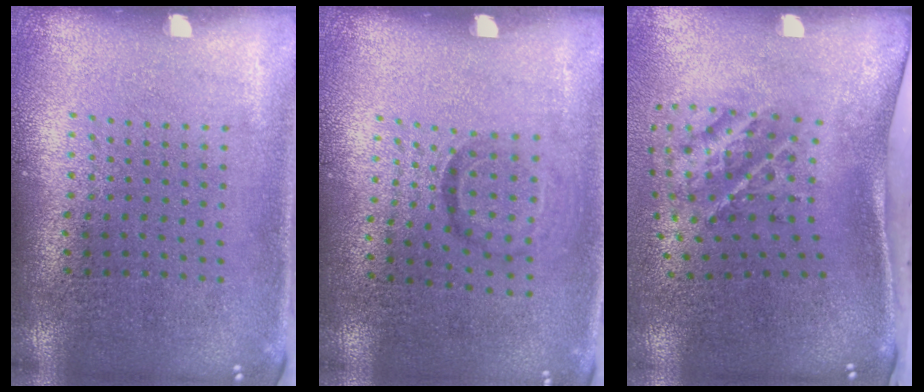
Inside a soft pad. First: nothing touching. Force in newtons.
{"total": 1.0, "press": 0.6, "slide": 0.8}
{"total": 2.1, "press": 1.3, "slide": 1.7}